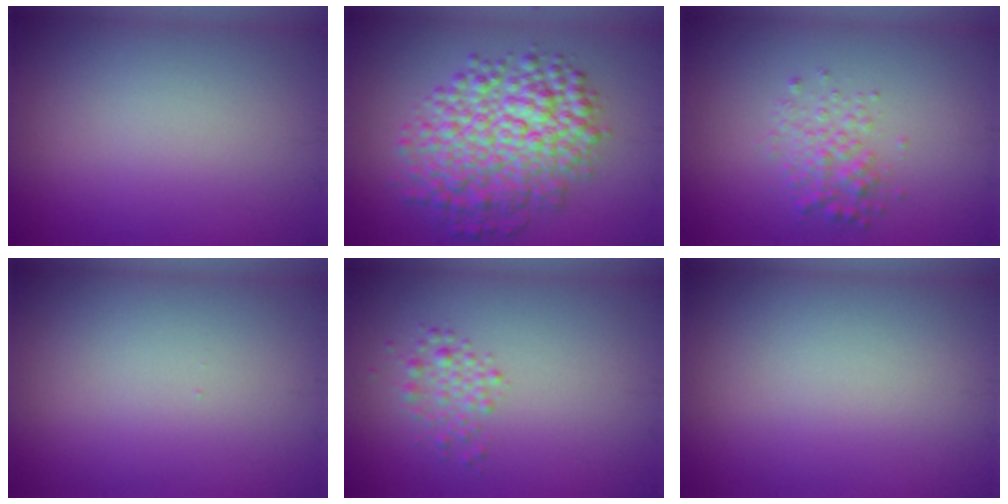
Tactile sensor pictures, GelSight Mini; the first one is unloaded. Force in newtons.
{"total": 8.0, "press": 8.0, "slide": 0.1}
{"total": 2.3, "press": 2.3, "slide": 0.1}
{"total": 0.0}
{"total": 1.9, "press": 1.9, "slide": 0.0}
{"total": 0.0}